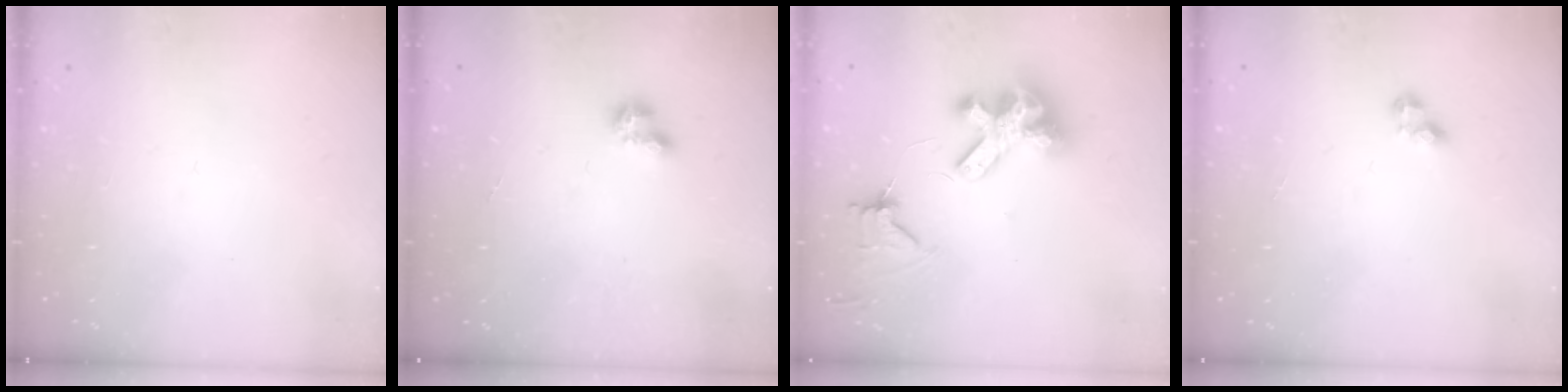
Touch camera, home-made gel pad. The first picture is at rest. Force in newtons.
{"total": 1.0, "press": 1.0, "slide": 0.1}
{"total": 11.4, "press": 11.3, "slide": 1.5}
{"total": 2.4, "press": 2.4, "slide": 0.3}